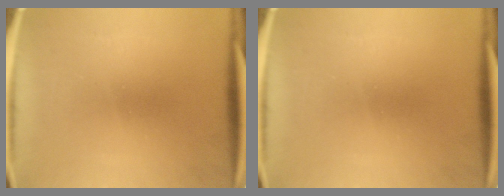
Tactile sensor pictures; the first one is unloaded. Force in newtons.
{"total": 0.0}